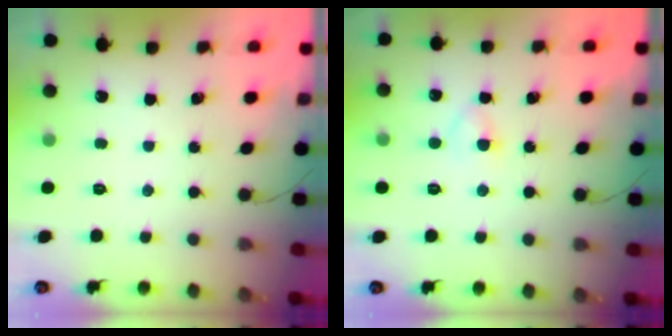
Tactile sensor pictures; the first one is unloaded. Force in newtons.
{"total": 3.3, "press": 3.1, "slide": 1.3}